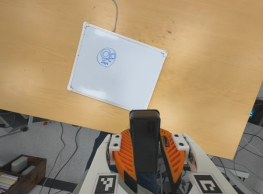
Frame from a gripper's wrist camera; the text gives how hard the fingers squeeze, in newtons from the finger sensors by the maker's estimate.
{"total": 9.2, "left": 7.5, "right": 10.9}